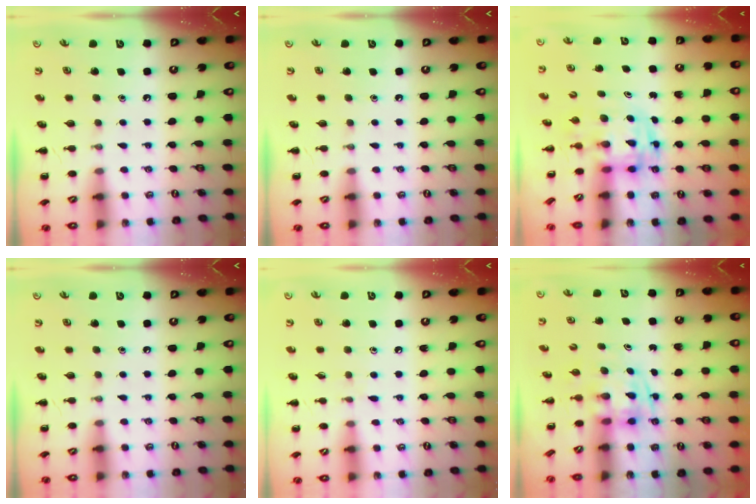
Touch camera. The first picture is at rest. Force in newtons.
{"total": 0.0}
{"total": 2.9, "press": 2.9, "slide": 0.6}
{"total": 0.0}
{"total": 5.1, "press": 4.8, "slide": 1.9}
{"total": 3.2, "press": 3.2, "slide": 0.3}